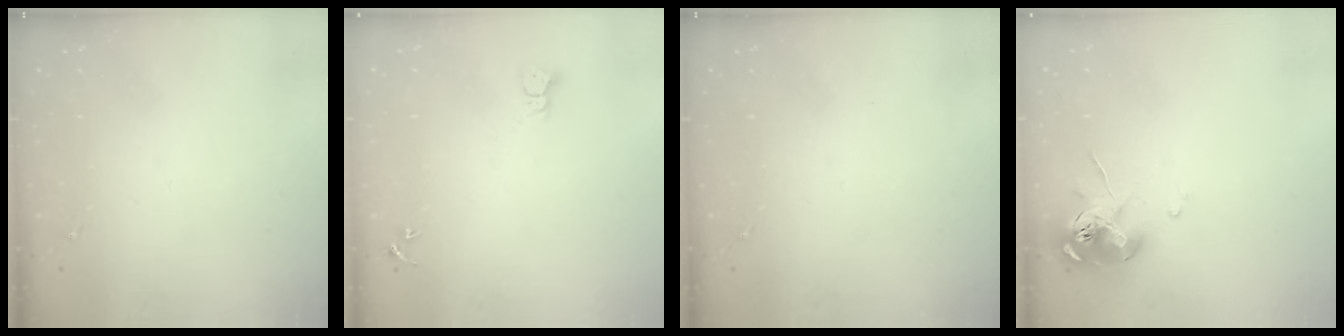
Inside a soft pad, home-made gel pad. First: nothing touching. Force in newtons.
{"total": 2.3, "press": 2.3, "slide": 0.2}
{"total": 0.0}
{"total": 10.4, "press": 10.3, "slide": 1.0}